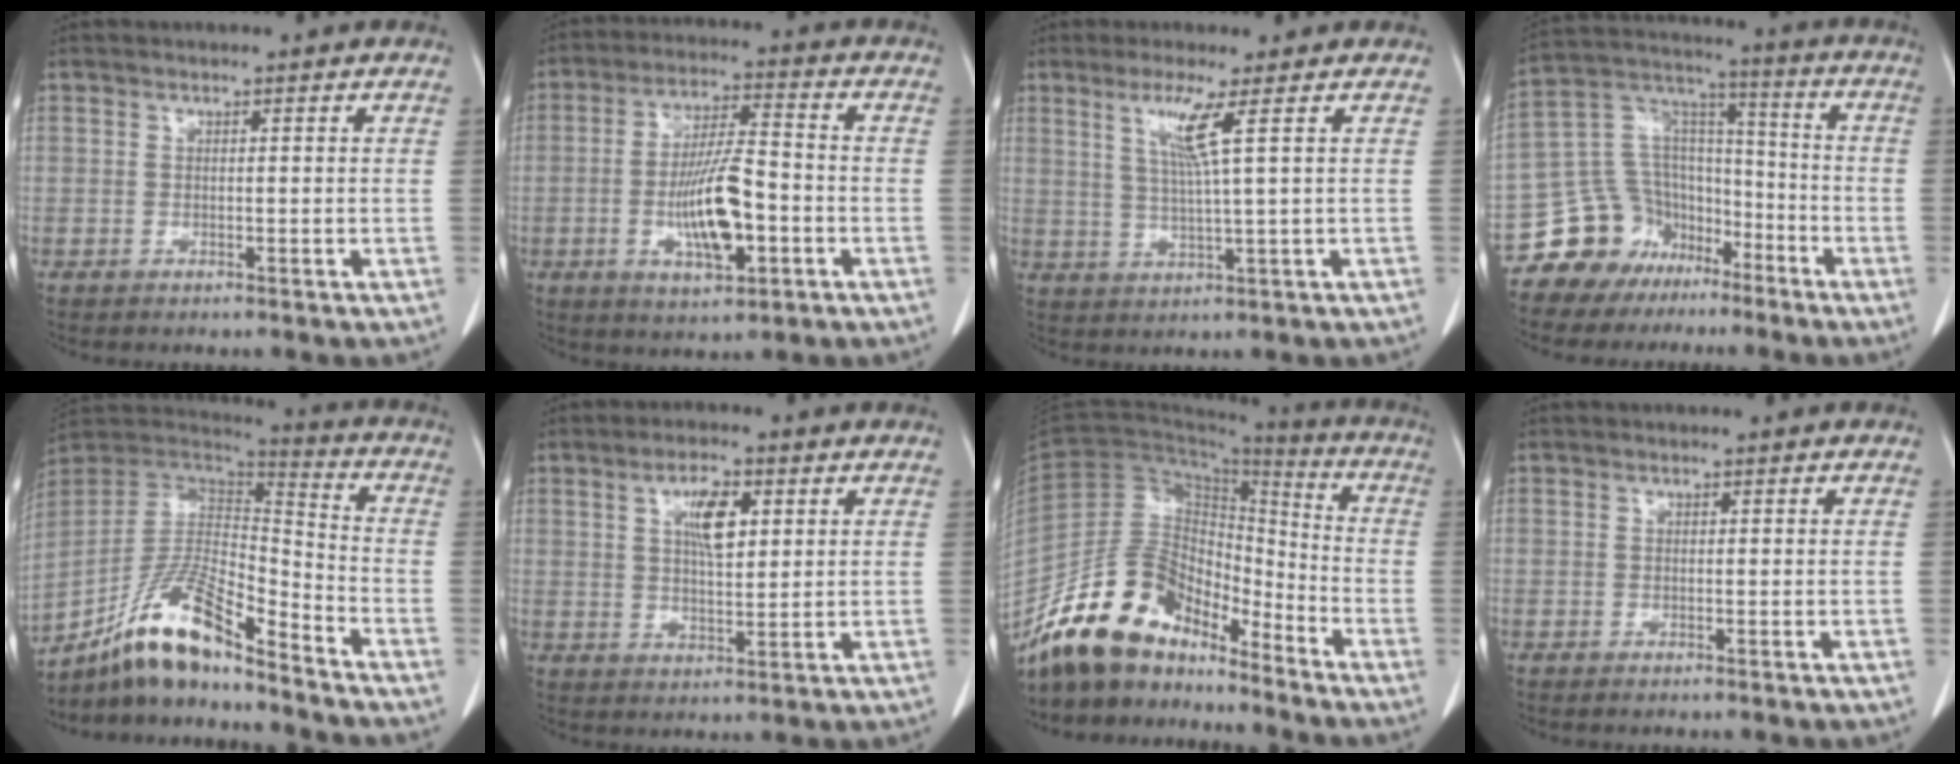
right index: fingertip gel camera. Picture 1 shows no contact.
{"total": 11.2, "force": [-3.1, 2.9, 10.4], "torque": [-0.196, 0.000, -0.050]}
{"total": 5.3, "force": [2.2, -1.2, 4.7], "torque": [-0.095, -0.007, 0.047]}
{"total": 13.1, "force": [-8.6, 9.5, 2.4], "torque": [-0.052, 0.086, -0.146]}
{"total": 14.8, "force": [-11.4, 2.6, 9.1], "torque": [-0.174, 0.013, -0.208]}
{"total": 5.9, "force": [2.1, 1.9, 5.2], "torque": [-0.094, 0.002, 0.039]}
{"total": 15.9, "force": [-13.4, 6.4, 5.8], "torque": [-0.106, 0.044, -0.246]}
{"total": 0.6, "force": [-0.5, 0.0, 0.2], "torque": [-0.007, -0.002, -0.008]}